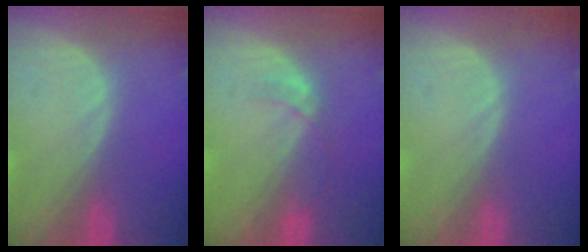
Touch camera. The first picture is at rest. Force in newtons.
{"total": 2.7, "press": 2.4, "slide": 1.3}
{"total": 0.0}